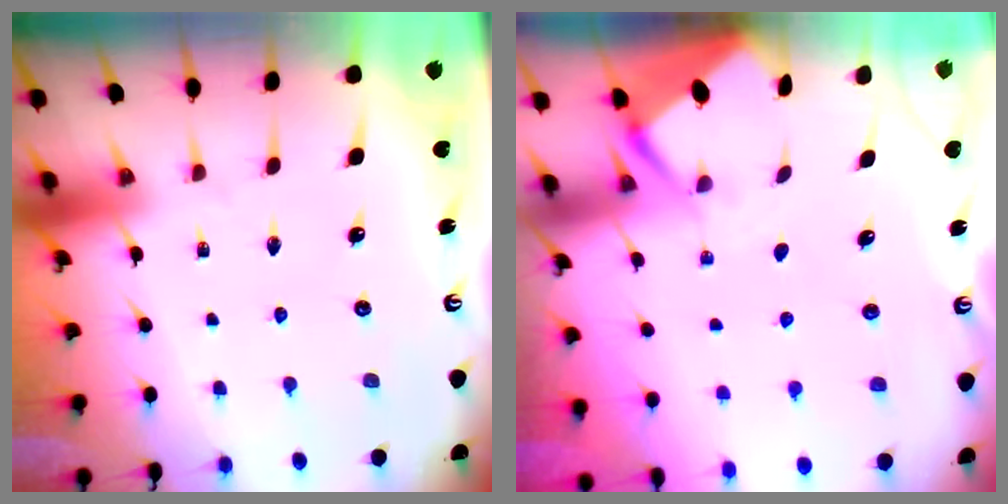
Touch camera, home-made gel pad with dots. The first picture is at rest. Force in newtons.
{"total": 2.8, "press": 2.8, "slide": 0.3}